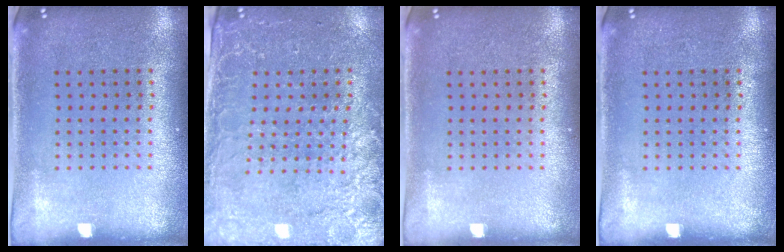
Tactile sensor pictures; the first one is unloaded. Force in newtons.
{"total": 3.0, "press": 2.8, "slide": 1.1}
{"total": 0.0}
{"total": 0.0}